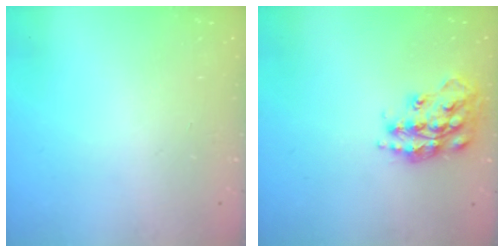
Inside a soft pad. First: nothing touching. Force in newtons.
{"total": 17.5, "press": 17.4, "slide": 1.1}